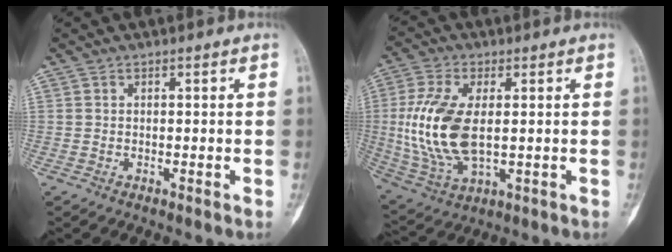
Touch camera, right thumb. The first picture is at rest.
{"total": 15.2, "force": [0.6, 7.8, 13.0], "torque": [-0.281, -0.010, 0.020]}